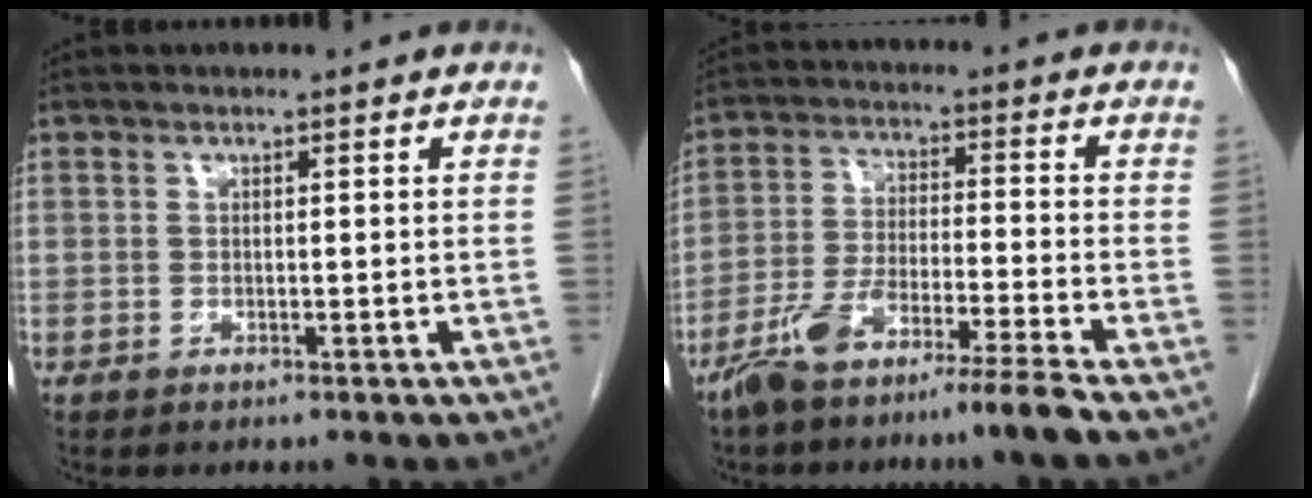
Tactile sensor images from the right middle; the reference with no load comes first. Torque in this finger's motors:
{"motor_torque": [1.19, -0.95, 0.47, 0.12]}